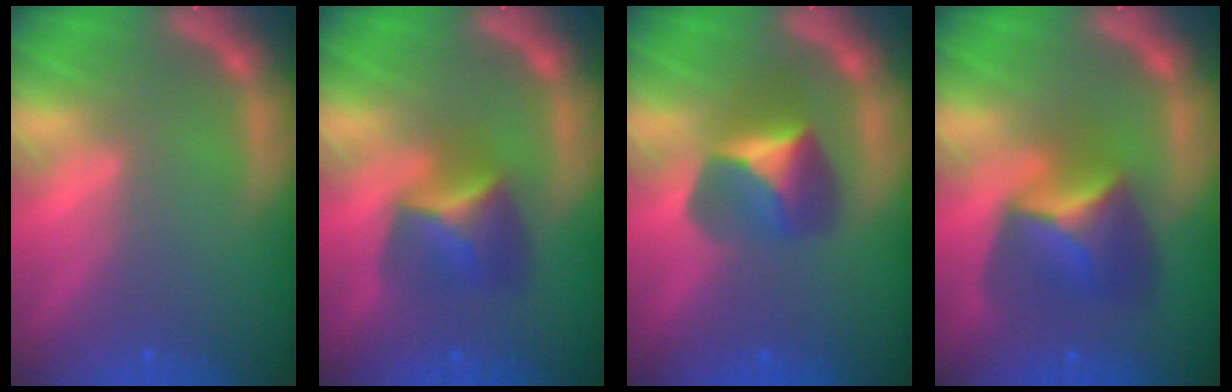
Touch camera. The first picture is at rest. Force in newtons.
{"total": 4.4}
{"total": 4.4}
{"total": 5.9}